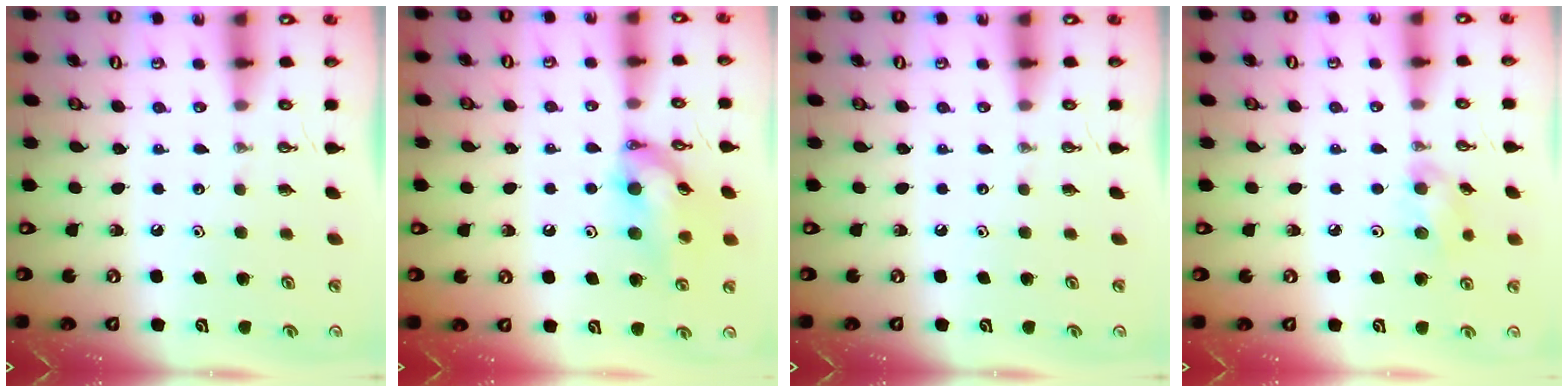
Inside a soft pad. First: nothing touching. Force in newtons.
{"total": 13.6, "press": 13.6, "slide": 1.5}
{"total": 0.0}
{"total": 7.8, "press": 7.4, "slide": 2.5}